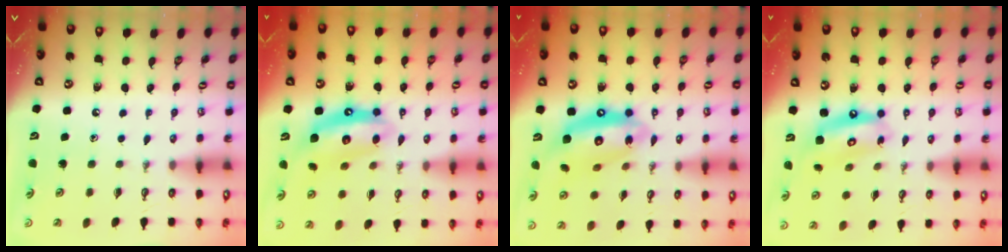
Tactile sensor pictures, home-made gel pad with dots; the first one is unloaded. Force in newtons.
{"total": 12.0, "press": 12.0, "slide": 1.2}
{"total": 15.8, "press": 15.7, "slide": 1.7}
{"total": 12.8, "press": 12.8, "slide": 1.5}